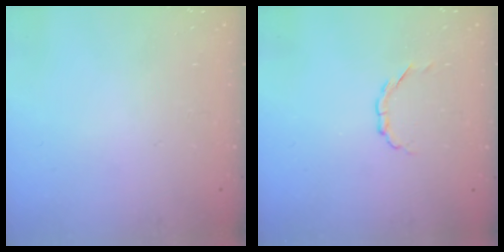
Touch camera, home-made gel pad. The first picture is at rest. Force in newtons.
{"total": 2.7, "press": 2.5, "slide": 1.0}